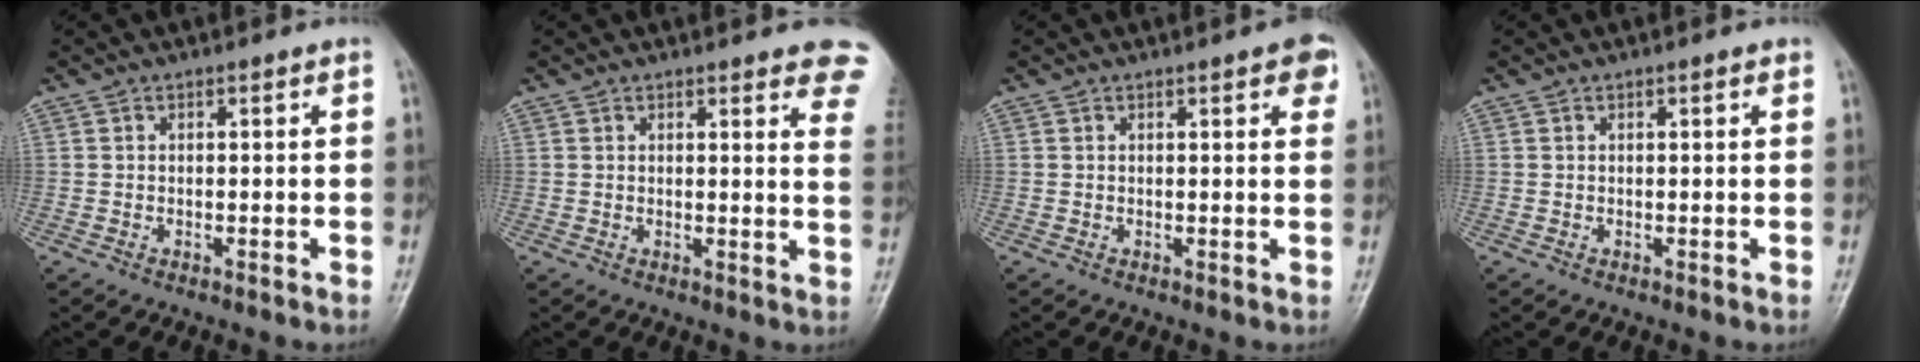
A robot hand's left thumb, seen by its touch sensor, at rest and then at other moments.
{"total": 9.5, "force": [7.4, 2.4, 5.6], "torque": [-0.031, -0.028, 0.063]}
{"total": 3.9, "force": [2.0, 1.2, 3.2], "torque": [-0.027, -0.003, 0.017]}
{"total": 0.7, "force": [0.4, 0.2, 0.5], "torque": [-0.008, 0.000, 0.003]}